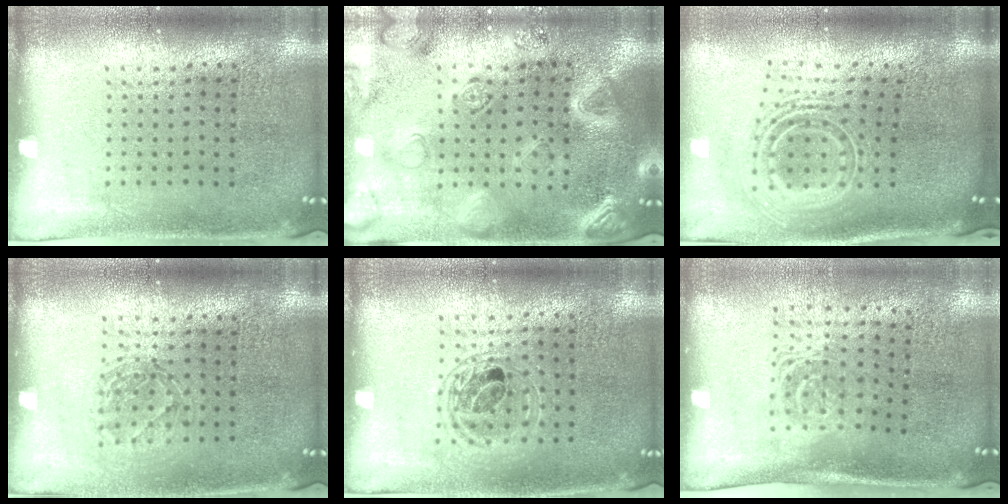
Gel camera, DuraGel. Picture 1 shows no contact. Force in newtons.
{"total": 3.0, "press": 2.9, "slide": 0.8}
{"total": 2.7, "press": 1.8, "slide": 1.9}
{"total": 1.3, "press": 1.1, "slide": 0.8}
{"total": 1.4, "press": 1.2, "slide": 0.6}
{"total": 1.6, "press": 1.2, "slide": 1.1}